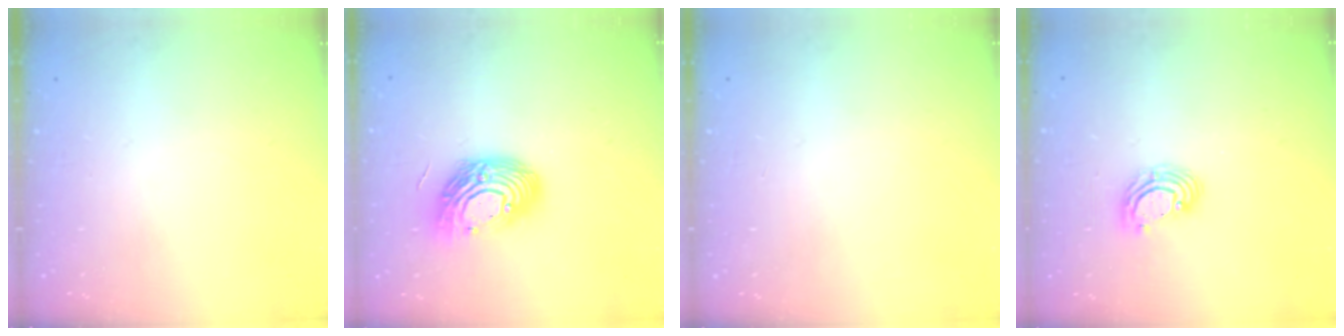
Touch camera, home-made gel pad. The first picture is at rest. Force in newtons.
{"total": 14.2, "press": 14.1, "slide": 1.2}
{"total": 0.0}
{"total": 6.0, "press": 6.0, "slide": 0.8}